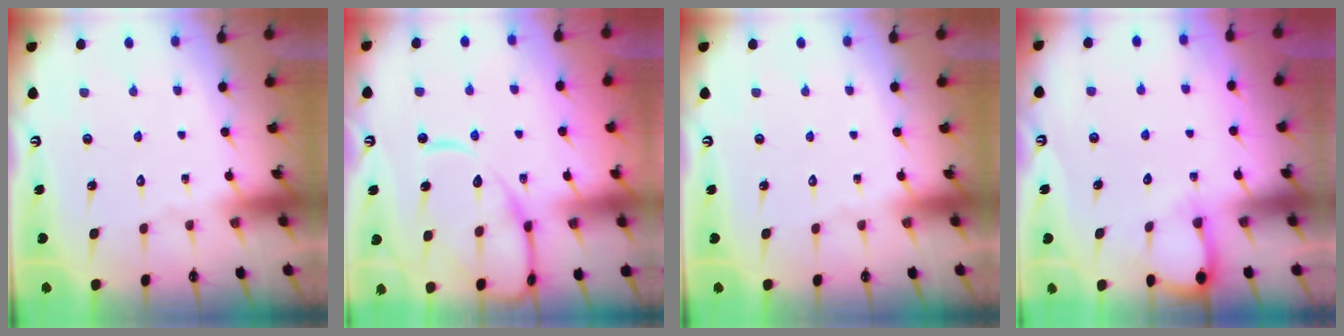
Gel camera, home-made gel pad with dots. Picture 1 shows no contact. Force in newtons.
{"total": 12.3, "press": 12.3, "slide": 1.2}
{"total": 0.0}
{"total": 4.3, "press": 4.3, "slide": 0.4}